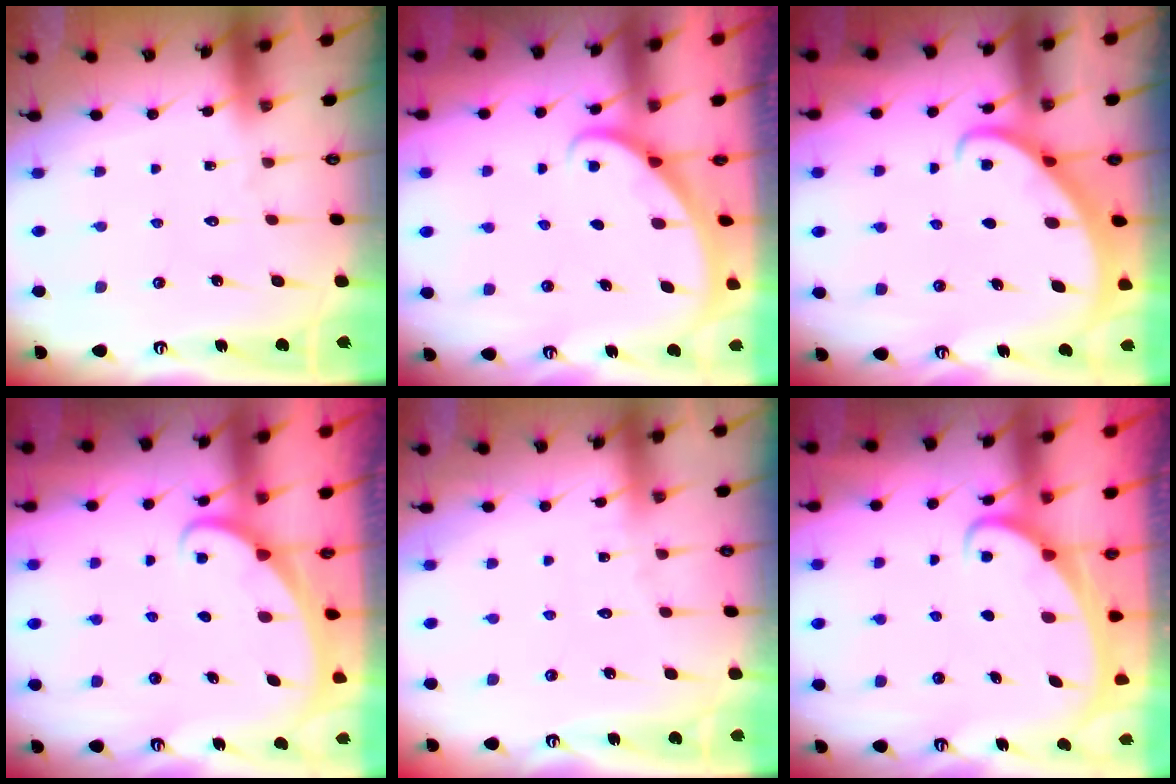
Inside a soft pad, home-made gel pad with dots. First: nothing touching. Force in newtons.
{"total": 2.1, "press": 2.1, "slide": 0.1}
{"total": 2.6, "press": 2.6, "slide": 0.1}
{"total": 1.8, "press": 1.8, "slide": 0.1}
{"total": 2.6, "press": 2.6, "slide": 0.2}
{"total": 2.3, "press": 2.3, "slide": 0.3}